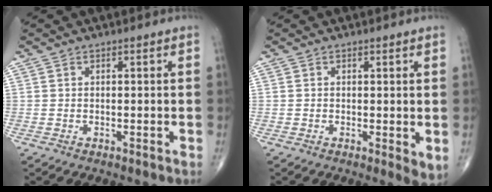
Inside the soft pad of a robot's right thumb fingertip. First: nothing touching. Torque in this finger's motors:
{"motor_torque": [0.30, 0.64, -0.08, -0.02, 0.11]}